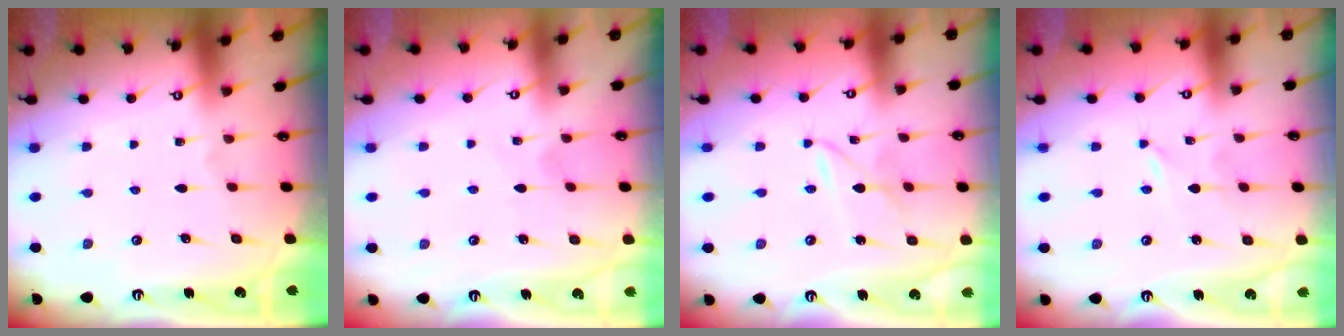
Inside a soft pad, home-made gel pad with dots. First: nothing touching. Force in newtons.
{"total": 2.6, "press": 2.6, "slide": 0.3}
{"total": 2.9, "press": 2.9, "slide": 0.2}
{"total": 0.0}